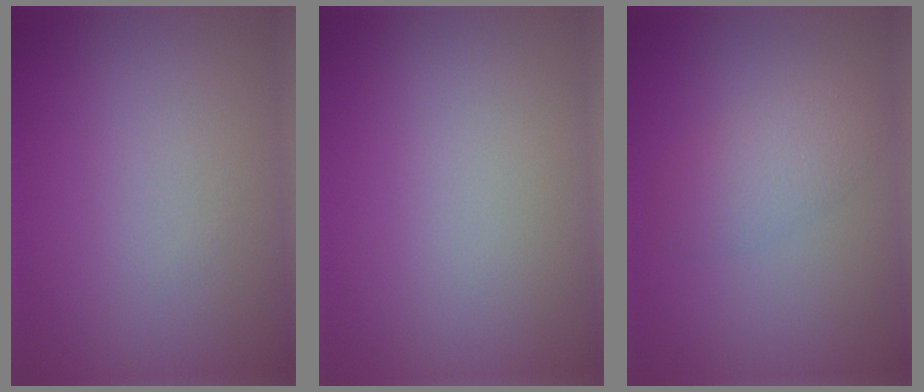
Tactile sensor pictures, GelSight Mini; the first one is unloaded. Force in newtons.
{"total": 0.0}
{"total": 2.7, "press": 2.7, "slide": 0.3}